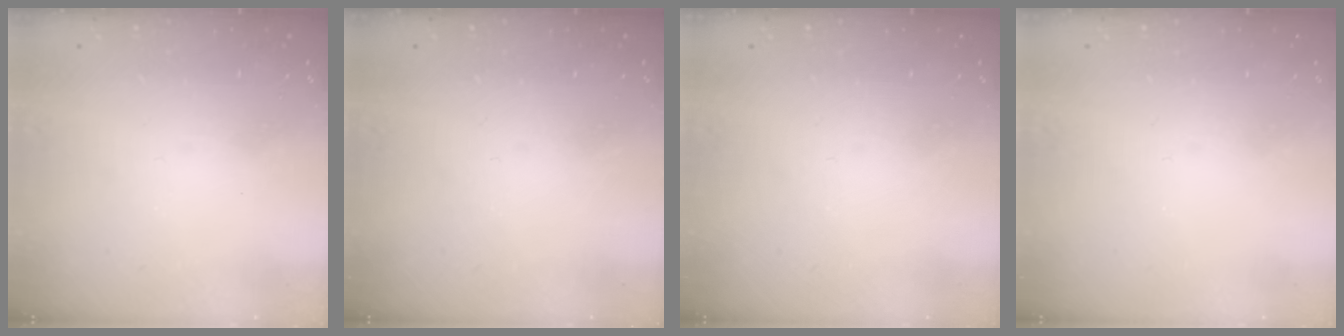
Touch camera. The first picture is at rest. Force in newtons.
{"total": 0.0}
{"total": 0.0}
{"total": 0.0}